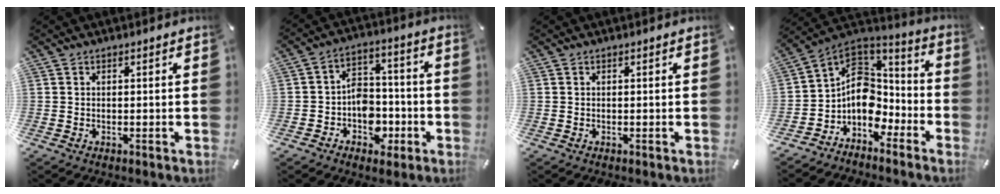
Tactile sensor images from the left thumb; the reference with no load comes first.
{"total": 9.3, "force": [-3.4, 7.8, 3.7], "torque": [-0.045, 0.030, -0.052]}
{"total": 0.0}
{"total": 10.5, "force": [-2.6, 9.1, 4.5], "torque": [-0.083, -0.008, -0.043]}